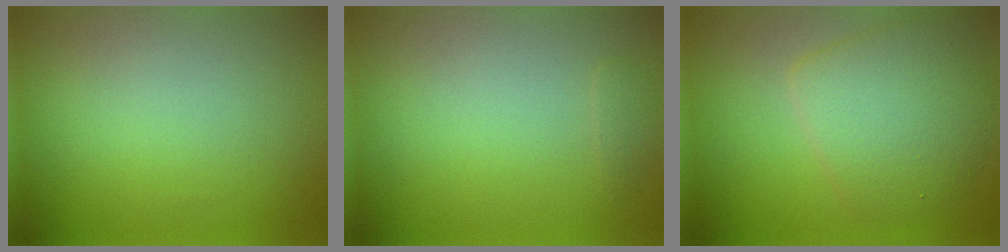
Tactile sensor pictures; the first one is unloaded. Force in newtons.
{"total": 0.7, "press": 0.7, "slide": 0.1}
{"total": 5.3, "press": 5.3, "slide": 0.1}